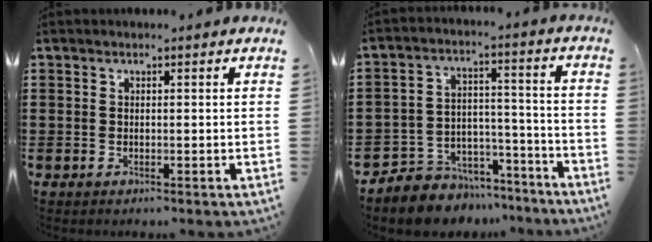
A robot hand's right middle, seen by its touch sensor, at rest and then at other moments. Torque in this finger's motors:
{"motor_torque": [2.14, 0.00, 0.32, 0.05]}